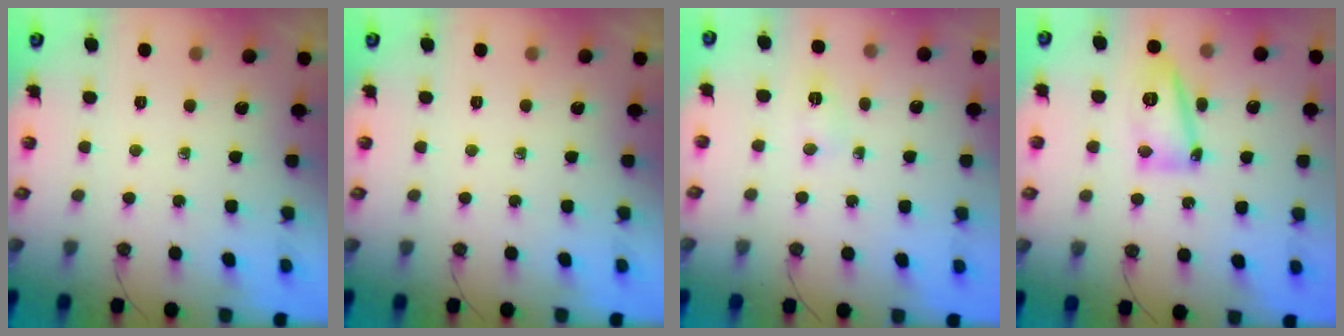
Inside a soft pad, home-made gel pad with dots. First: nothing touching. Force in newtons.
{"total": 0.0}
{"total": 2.9, "press": 2.7, "slide": 1.2}
{"total": 13.3, "press": 13.3, "slide": 1.1}